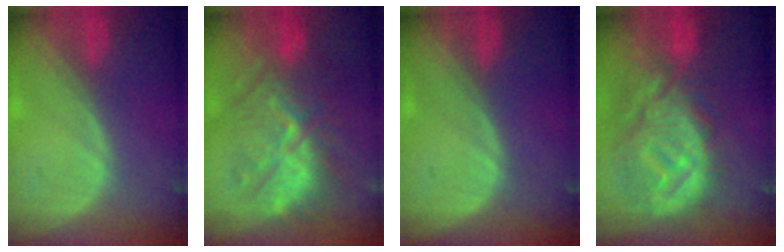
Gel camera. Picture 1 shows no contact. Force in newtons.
{"total": 10.1, "press": 10.0, "slide": 0.4}
{"total": 0.0}
{"total": 12.4, "press": 11.1, "slide": 5.5}